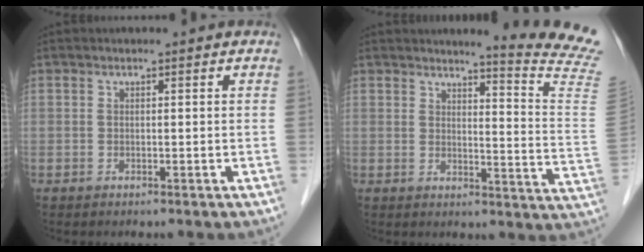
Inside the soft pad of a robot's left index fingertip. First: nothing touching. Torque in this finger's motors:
{"motor_torque": [-1.03, -1.11, 0.02, 0.01]}